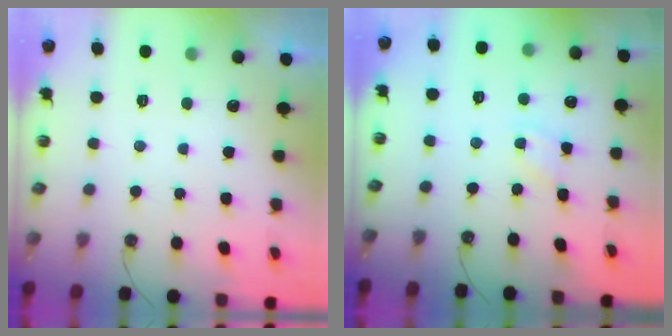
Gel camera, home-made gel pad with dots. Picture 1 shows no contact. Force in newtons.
{"total": 2.9, "press": 2.9, "slide": 0.5}